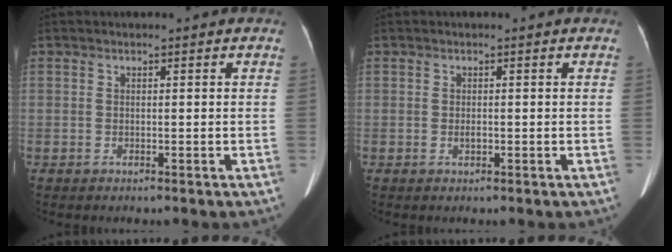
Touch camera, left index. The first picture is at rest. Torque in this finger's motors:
{"motor_torque": [0.21, 0.09, 0.10, 0.03]}